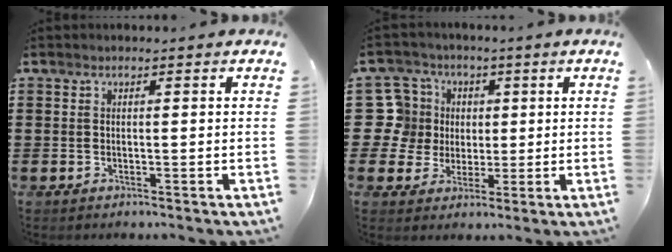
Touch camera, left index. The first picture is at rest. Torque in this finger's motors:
{"motor_torque": [0.05, 0.89, 0.00, -0.07]}